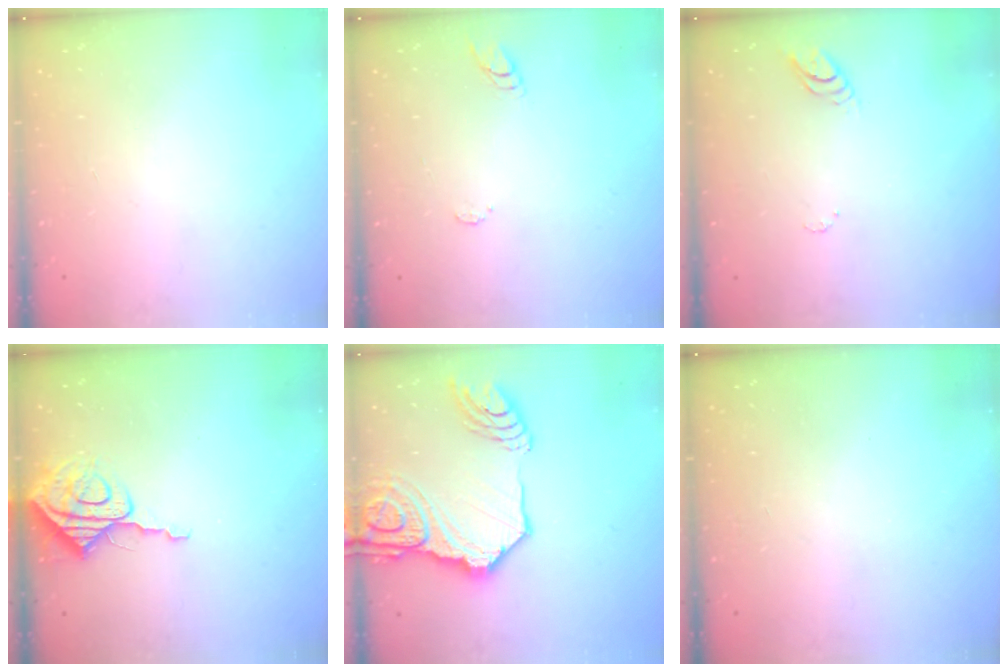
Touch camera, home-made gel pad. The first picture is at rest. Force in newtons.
{"total": 6.7, "press": 6.7, "slide": 0.6}
{"total": 3.8, "press": 3.7, "slide": 0.3}
{"total": 8.5, "press": 8.4, "slide": 1.0}
{"total": 23.1, "press": 22.9, "slide": 2.8}
{"total": 0.0}